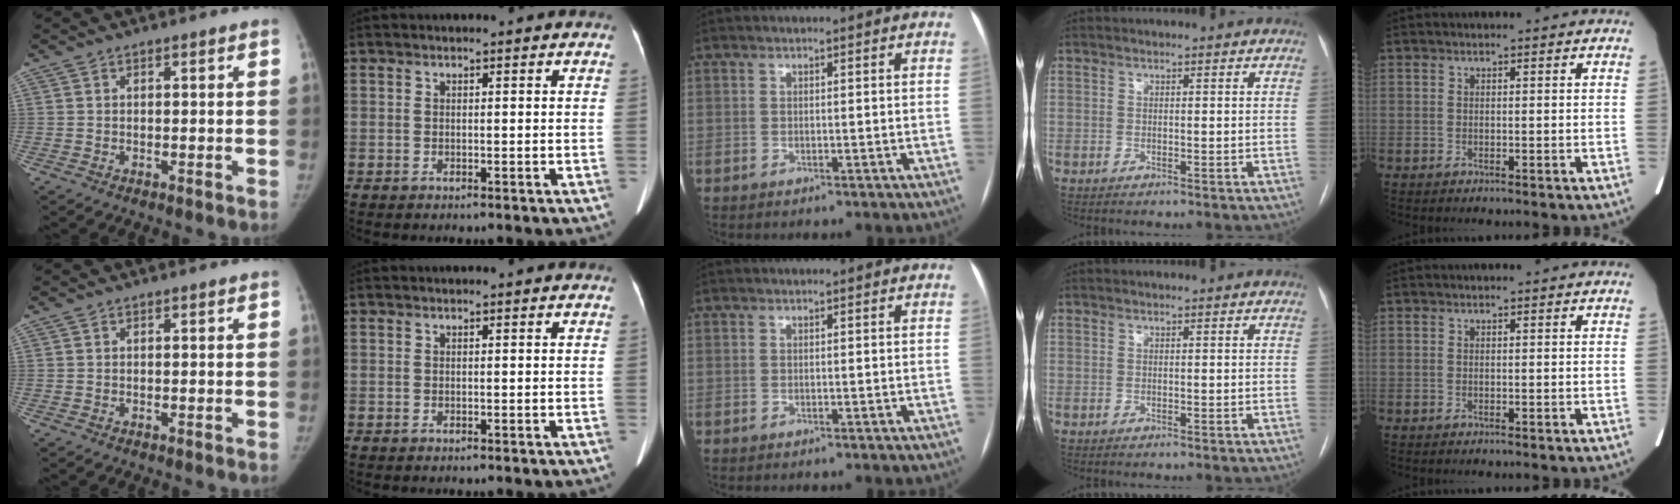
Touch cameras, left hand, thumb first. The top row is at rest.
{}